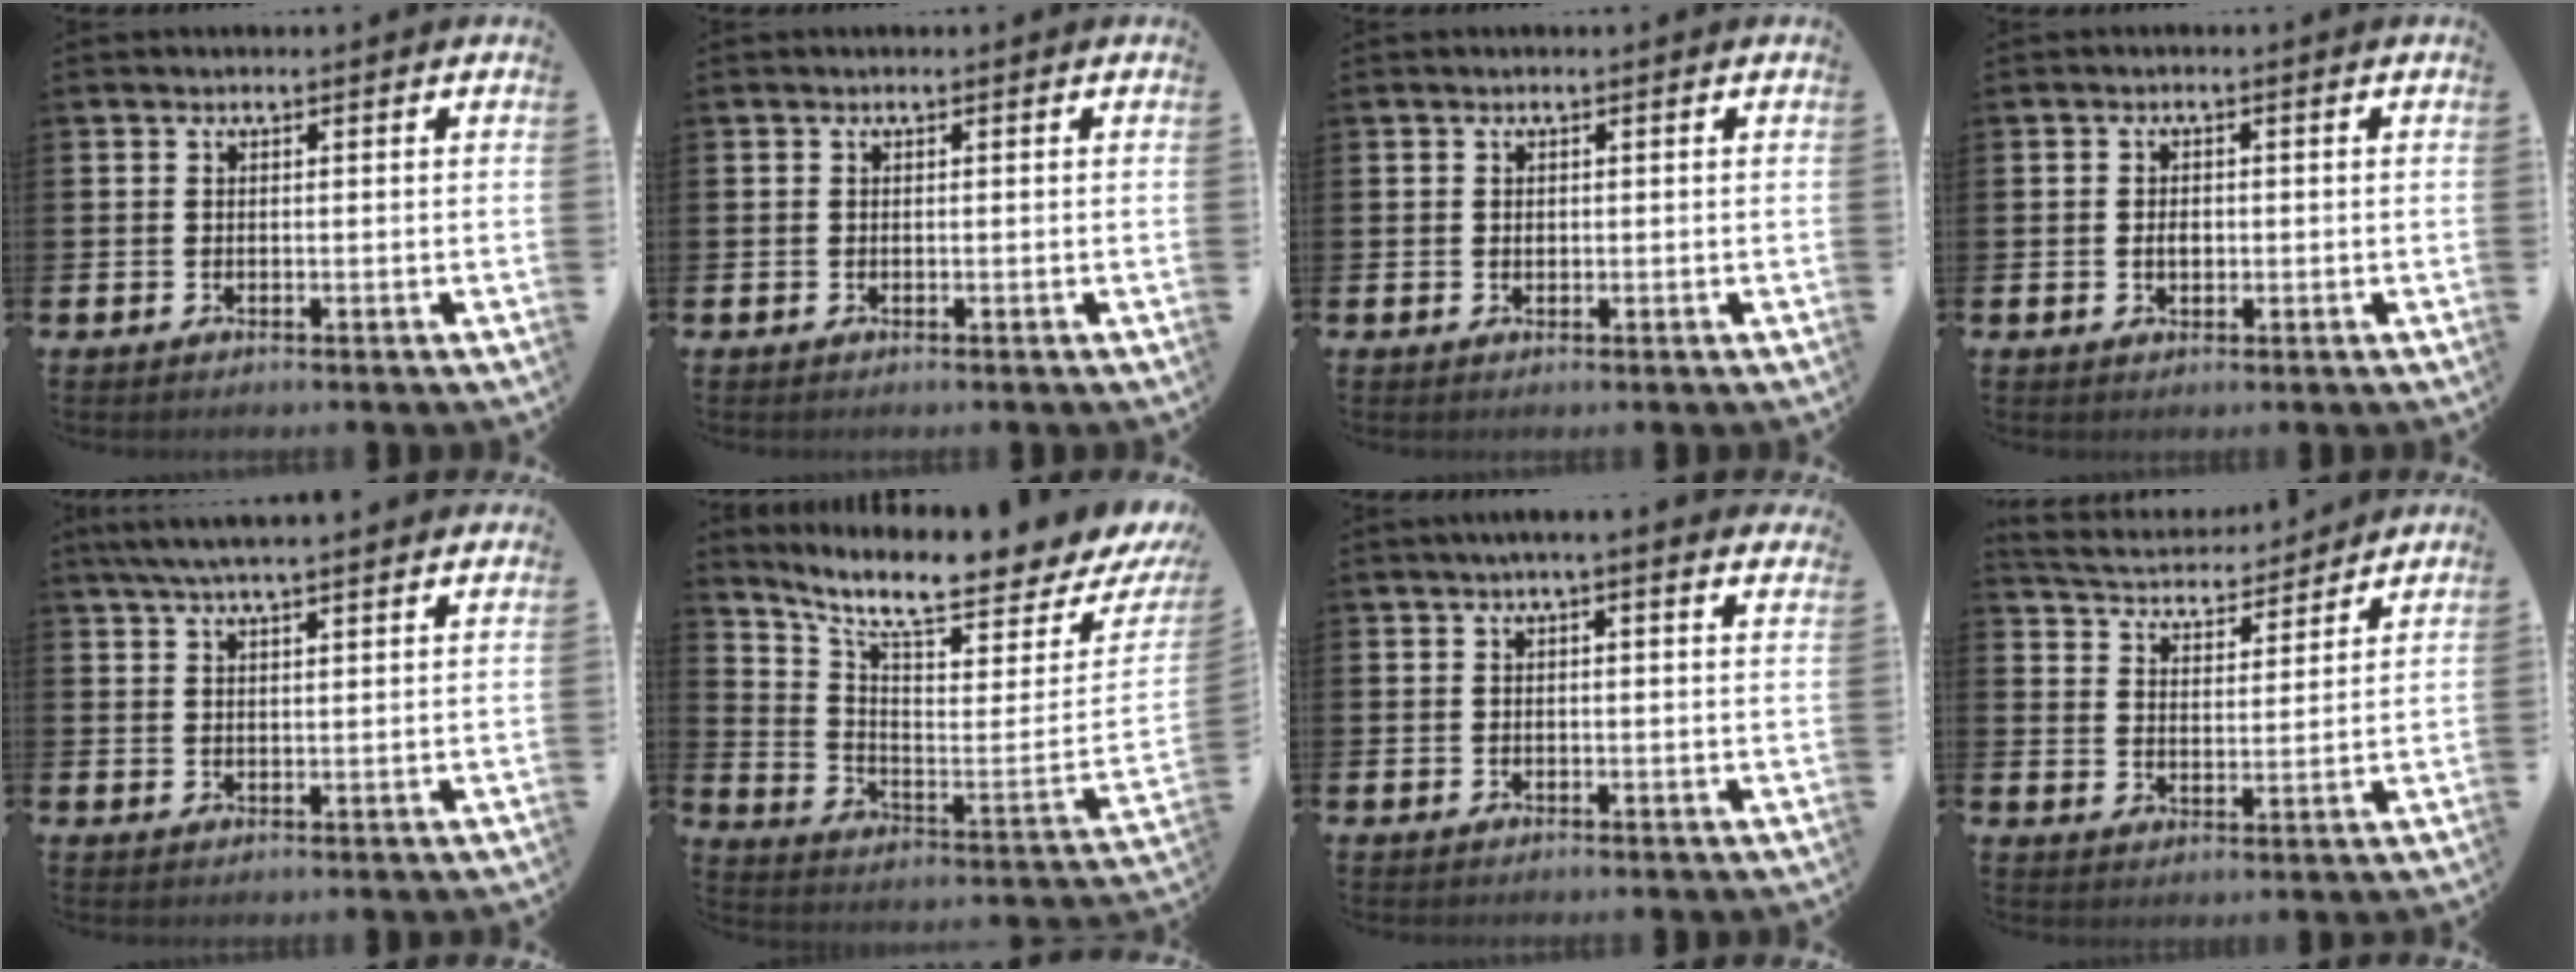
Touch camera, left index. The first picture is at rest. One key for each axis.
{"total": 0.0}
{"total": 0.6, "fx": 0.2, "fy": 0.4, "fz": 0.3, "tx": 0.001, "ty": 0.001, "tz": 0.001}
{"total": 1.8, "fx": -0.1, "fy": 1.2, "fz": 1.4, "tx": -0.018, "ty": 0.004, "tz": -0.005}
{"total": 5.0, "fx": 4.6, "fy": 0.3, "fz": 2.1, "tx": -0.050, "ty": -0.008, "tz": 0.083}
{"total": 8.6, "fx": 7.4, "fy": 1.5, "fz": 4.1, "tx": -0.090, "ty": -0.090, "tz": 0.119}
{"total": 1.8, "fx": 1.5, "fy": -0.1, "fz": 1.0, "tx": -0.018, "ty": 0.000, "tz": 0.027}
{"total": 4.7, "fx": 4.6, "fy": 1.1, "fz": 0.4, "tx": -0.038, "ty": -0.034, "tz": 0.077}